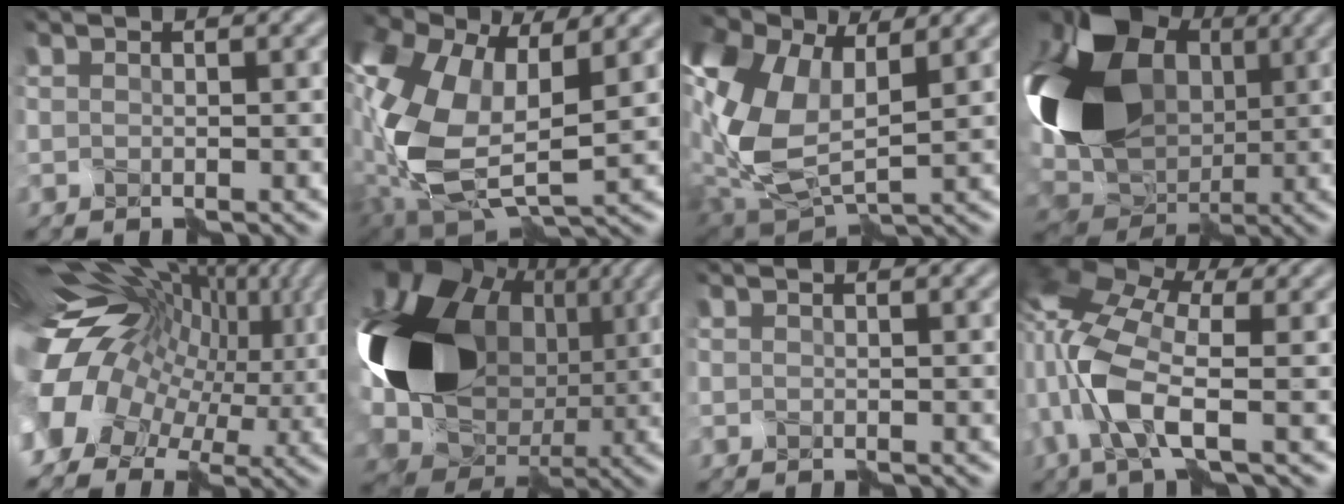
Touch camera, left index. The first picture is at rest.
{"total": 11.7, "force": [1.5, 6.6, 9.5], "torque": [-0.234, -0.009, 0.034]}
{"total": 11.6, "force": [3.6, 7.1, 8.5], "torque": [-0.211, -0.007, 0.088]}
{"total": 17.7, "force": [3.1, 12.9, 11.7], "torque": [-0.225, 0.010, 0.066]}
{"total": 17.7, "force": [0.8, 12.6, 12.5], "torque": [-0.260, -0.023, 0.044]}
{"total": 16.9, "force": [1.9, 12.5, 11.3], "torque": [-0.235, 0.002, 0.046]}
{"total": 0.0}
{"total": 7.9, "force": [-1.3, 3.3, 7.1], "torque": [-0.173, 0.009, -0.035]}